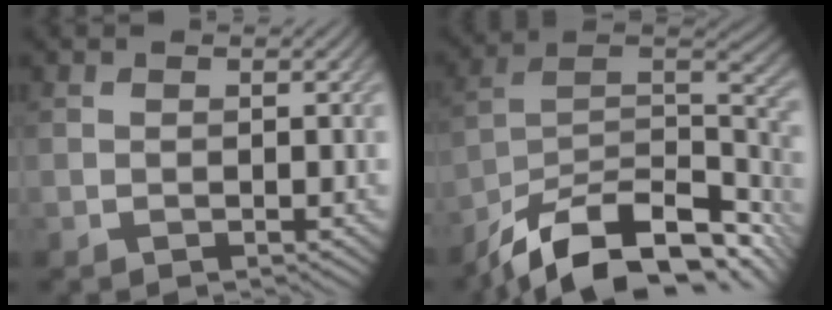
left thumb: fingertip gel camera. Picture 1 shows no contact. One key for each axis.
{"total": 16.2, "fx": -11.5, "fy": 6.5, "fz": 9.3, "tx": -0.201, "ty": -0.031, "tz": -0.178}